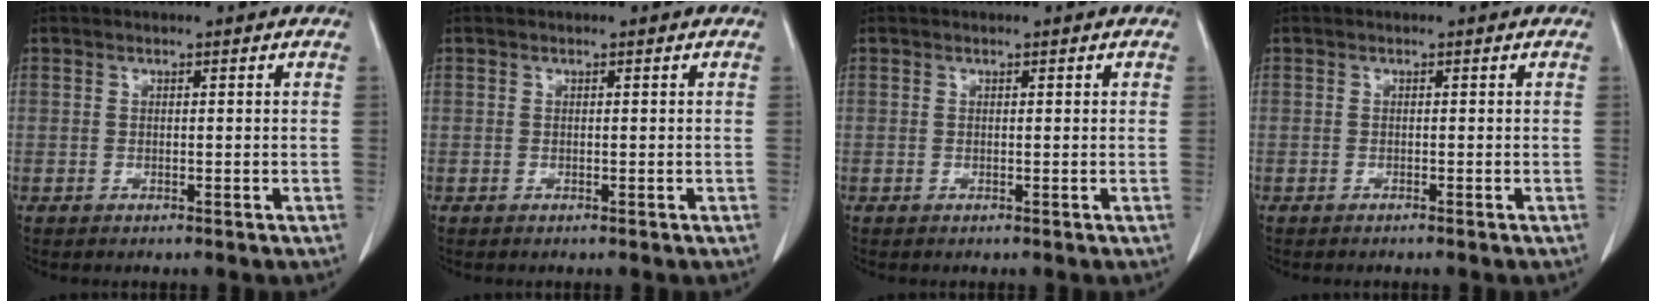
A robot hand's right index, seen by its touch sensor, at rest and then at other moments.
{"total": 0.0}
{"total": 0.0}
{"total": 0.0}